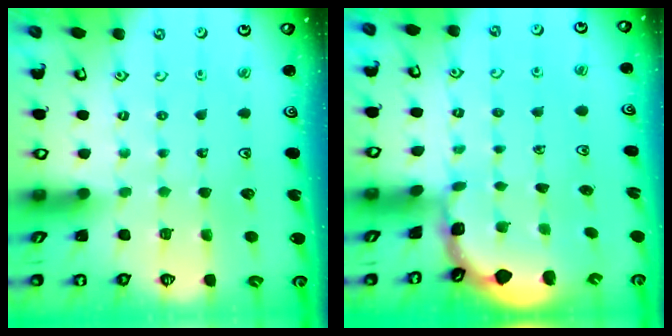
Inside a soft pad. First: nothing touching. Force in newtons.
{"total": 0.8, "press": 0.8, "slide": 0.2}